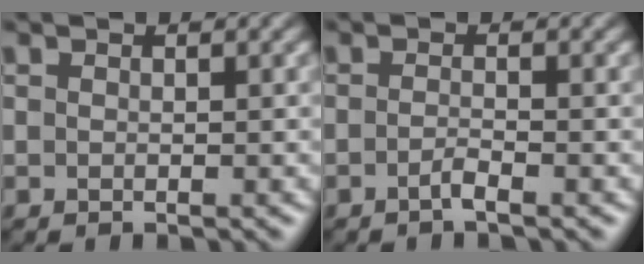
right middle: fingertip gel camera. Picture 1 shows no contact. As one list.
[{"total": 1.2, "force": [-0.7, 0.2, 1.0], "torque": [-0.017, 0.003, -0.017]}]